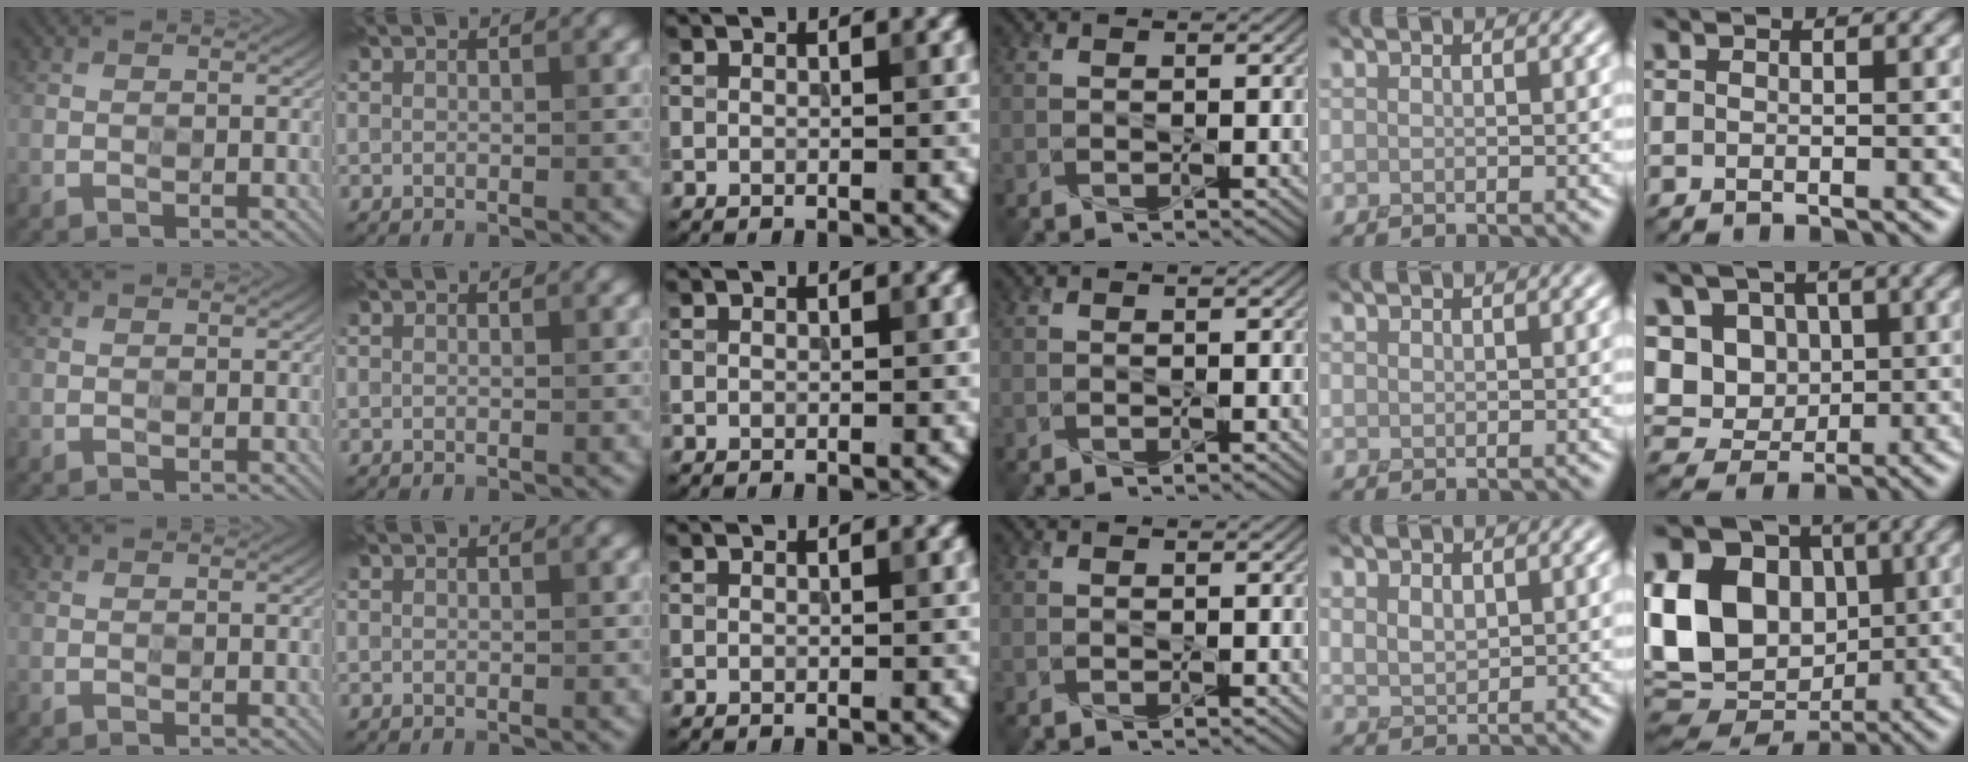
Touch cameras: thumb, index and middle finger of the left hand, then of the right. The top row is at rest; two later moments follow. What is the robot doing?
{"motion": "press", "object": "gel pad"}